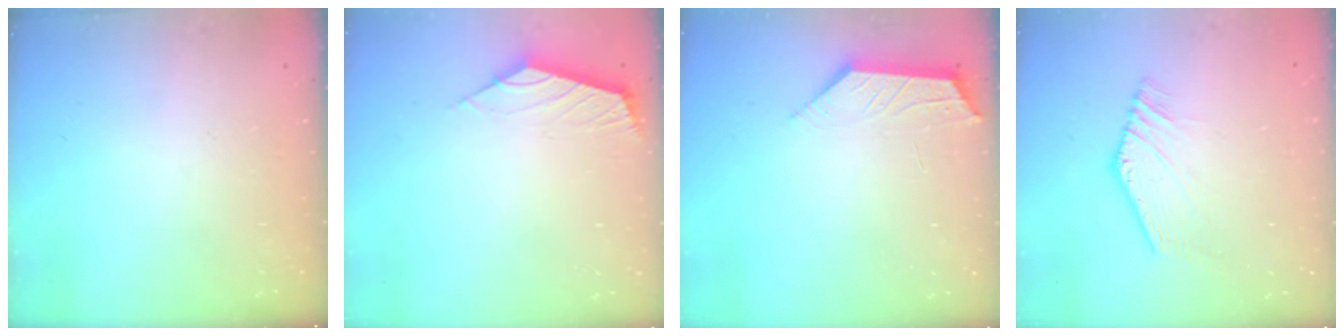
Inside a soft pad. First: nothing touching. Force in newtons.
{"total": 2.6, "press": 2.5, "slide": 0.6}
{"total": 2.6, "press": 2.5, "slide": 0.4}
{"total": 2.2, "press": 2.2, "slide": 0.4}